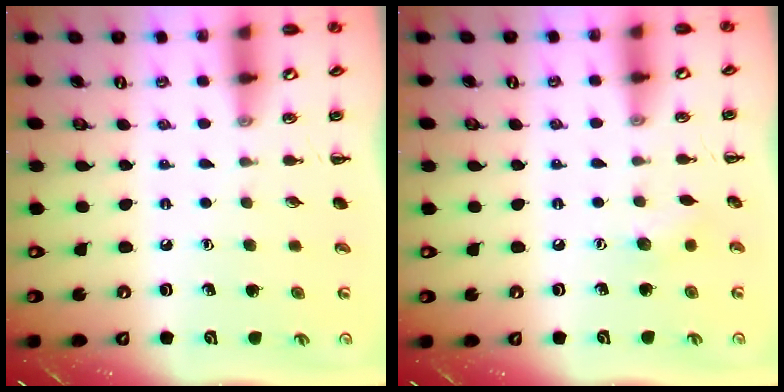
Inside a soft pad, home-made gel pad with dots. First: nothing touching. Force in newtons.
{"total": 5.8, "press": 5.6, "slide": 1.6}